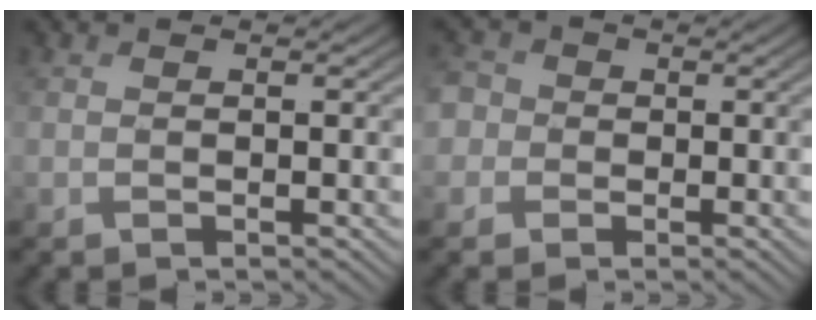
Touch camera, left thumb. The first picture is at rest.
{"total": 4.5, "force": [0.0, 4.3, 1.3], "torque": [-0.043, 0.012, -0.026]}